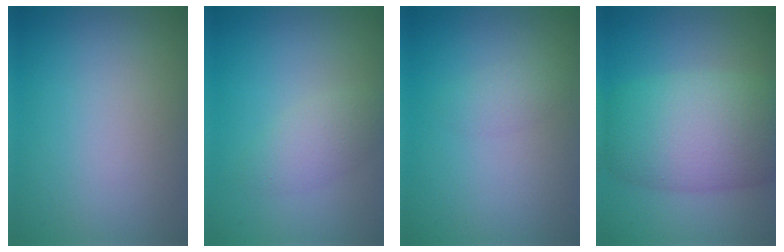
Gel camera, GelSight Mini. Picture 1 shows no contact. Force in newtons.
{"total": 2.1, "press": 2.1, "slide": 0.2}
{"total": 1.1, "press": 1.1, "slide": 0.1}
{"total": 8.8, "press": 8.8, "slide": 0.5}